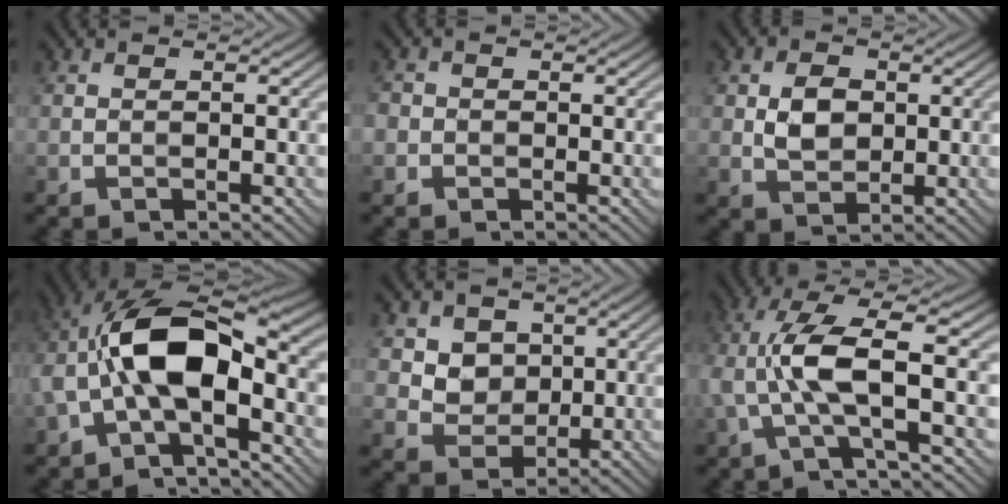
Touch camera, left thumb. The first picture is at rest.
{"total": 1.4, "force": [-0.3, 1.4, 0.0], "torque": [0.003, -0.005, -0.009]}
{"total": 3.8, "force": [0.5, 2.9, 2.4], "torque": [-0.051, -0.002, 0.008]}
{"total": 12.5, "force": [-1.0, 6.2, 10.8], "torque": [-0.219, 0.012, -0.026]}
{"total": 5.1, "force": [2.1, 4.3, 1.7], "torque": [-0.064, -0.025, 0.059]}
{"total": 7.6, "force": [-0.7, 1.8, 7.3], "torque": [-0.156, 0.018, -0.021]}